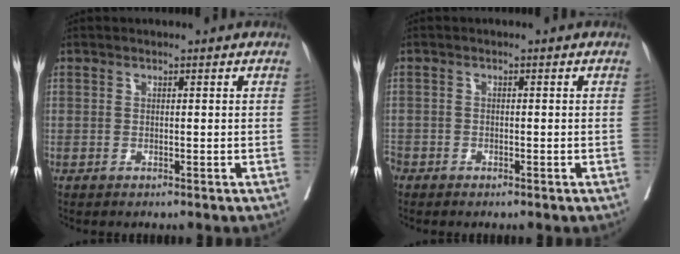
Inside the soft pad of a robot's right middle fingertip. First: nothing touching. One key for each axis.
{"total": 1.9, "fx": -1.4, "fy": 1.3, "fz": 0.5, "tx": -0.010, "ty": 0.002, "tz": -0.027}